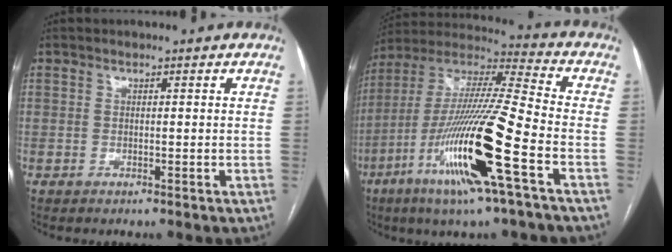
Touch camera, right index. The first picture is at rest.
{"total": 21.0, "force": [-8.2, 0.4, 19.3], "torque": [-0.401, -0.029, -0.158]}